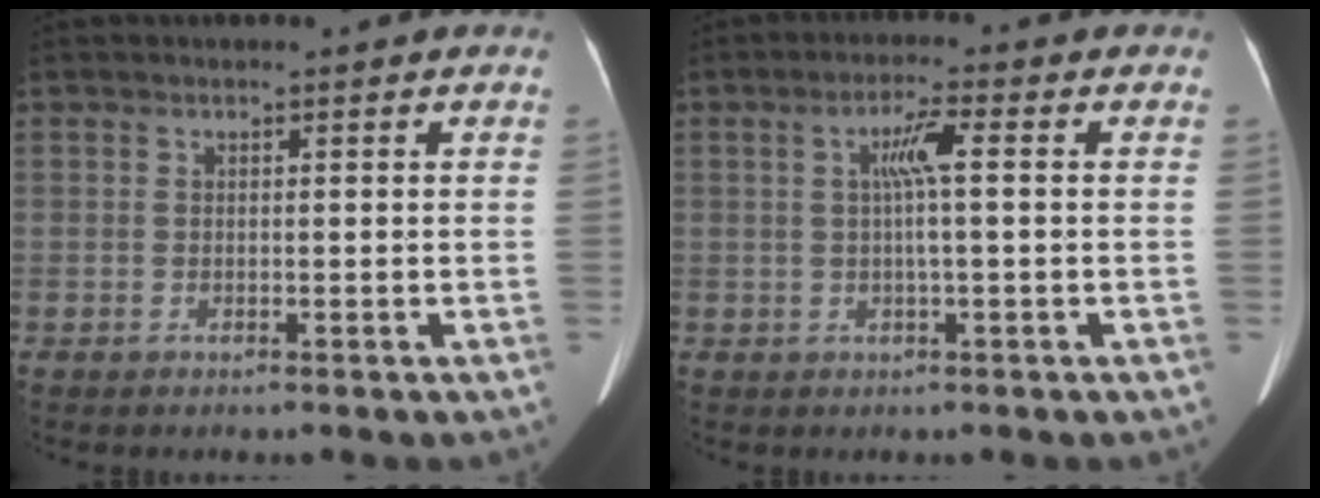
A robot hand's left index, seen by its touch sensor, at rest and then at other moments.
{"total": 4.5, "force": [0.6, 0.2, 4.5], "torque": [-0.085, 0.013, 0.010]}